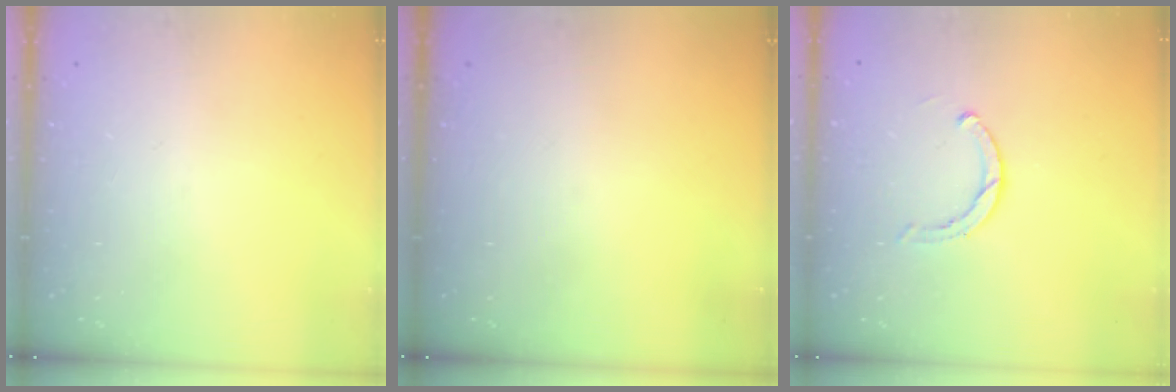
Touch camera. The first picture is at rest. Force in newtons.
{"total": 0.0}
{"total": 2.8, "press": 2.7, "slide": 0.3}